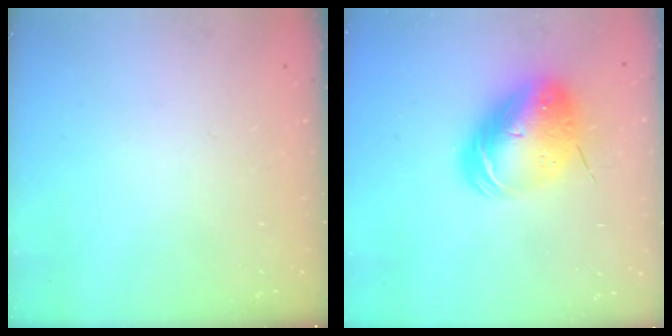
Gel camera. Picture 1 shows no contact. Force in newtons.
{"total": 15.9, "press": 15.7, "slide": 2.9}